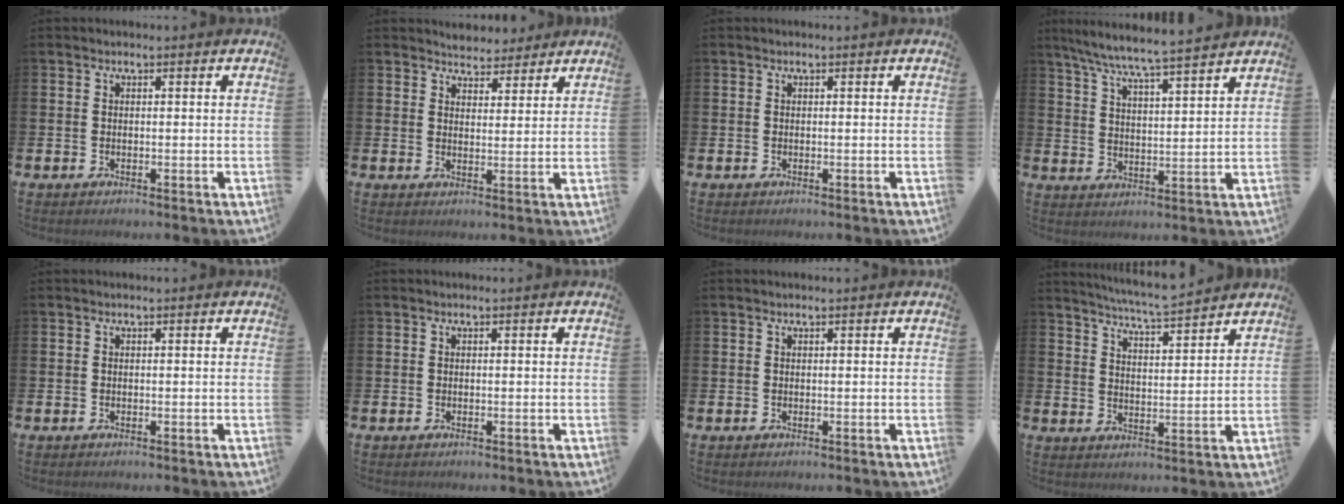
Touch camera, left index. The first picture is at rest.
{"total": 3.8, "force": [3.6, 1.1, -0.6], "torque": [0.009, -0.021, 0.065]}
{"total": 0.0}
{"total": 7.1, "force": [6.8, -0.3, 2.2], "torque": [-0.069, -0.043, 0.118]}
{"total": 0.0}
{"total": 0.0}
{"total": 0.0}
{"total": 6.2, "force": [6.0, -0.3, 1.2], "torque": [-0.037, -0.038, 0.106]}